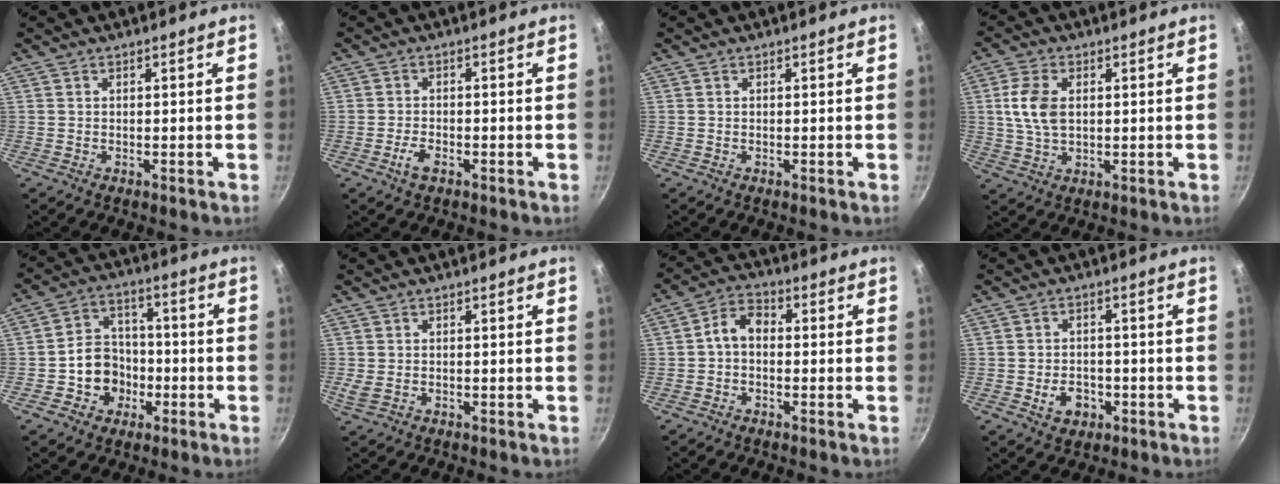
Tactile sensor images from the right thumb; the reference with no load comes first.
{"total": 3.0, "force": [-1.6, 1.4, 2.1], "torque": [-0.043, 0.011, -0.031]}
{"total": 0.0}
{"total": 7.5, "force": [1.3, 4.6, 5.9], "torque": [-0.111, 0.003, 0.023]}
{"total": 9.7, "force": [-2.7, 8.4, 4.0], "torque": [-0.028, 0.038, -0.048]}
{"total": 2.0, "force": [-0.4, 1.4, 1.4], "torque": [-0.027, -0.003, -0.003]}
{"total": 5.3, "force": [-0.6, 3.7, 3.7], "torque": [-0.059, 0.024, -0.024]}
{"total": 5.3, "force": [-1.8, 4.1, 2.8], "torque": [-0.030, 0.013, -0.024]}